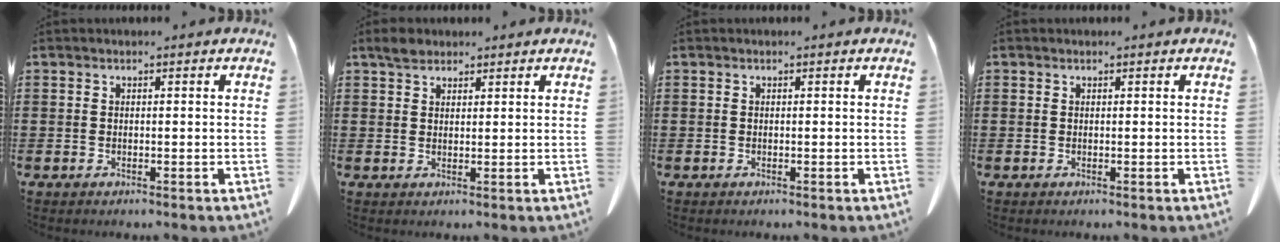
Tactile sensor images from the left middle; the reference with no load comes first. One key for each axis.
{"total": 2.5, "fx": 2.0, "fy": 1.2, "fz": 0.8, "tx": -0.013, "ty": 0.003, "tz": 0.038}
{"total": 0.0}
{"total": 0.0}